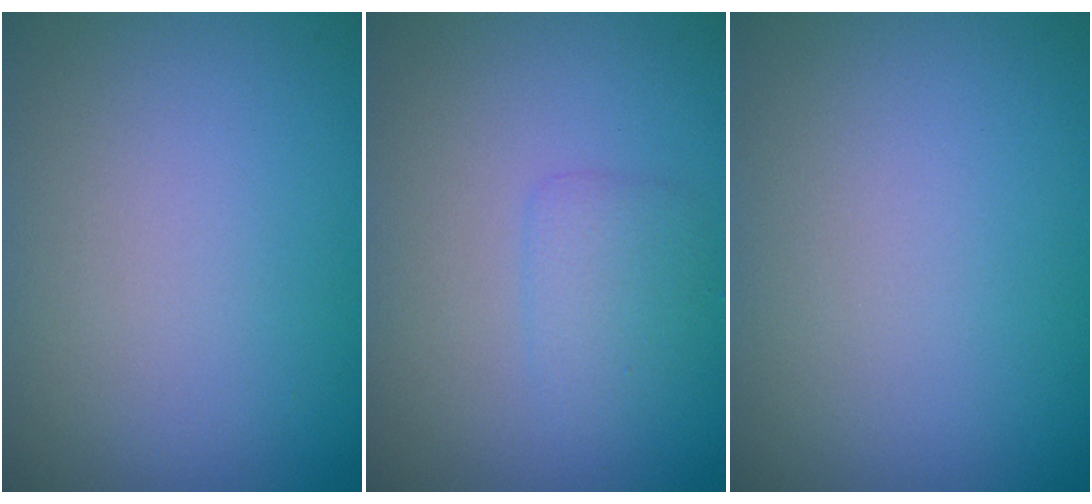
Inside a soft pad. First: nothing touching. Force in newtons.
{"total": 1.6, "press": 1.6, "slide": 0.0}
{"total": 0.0}